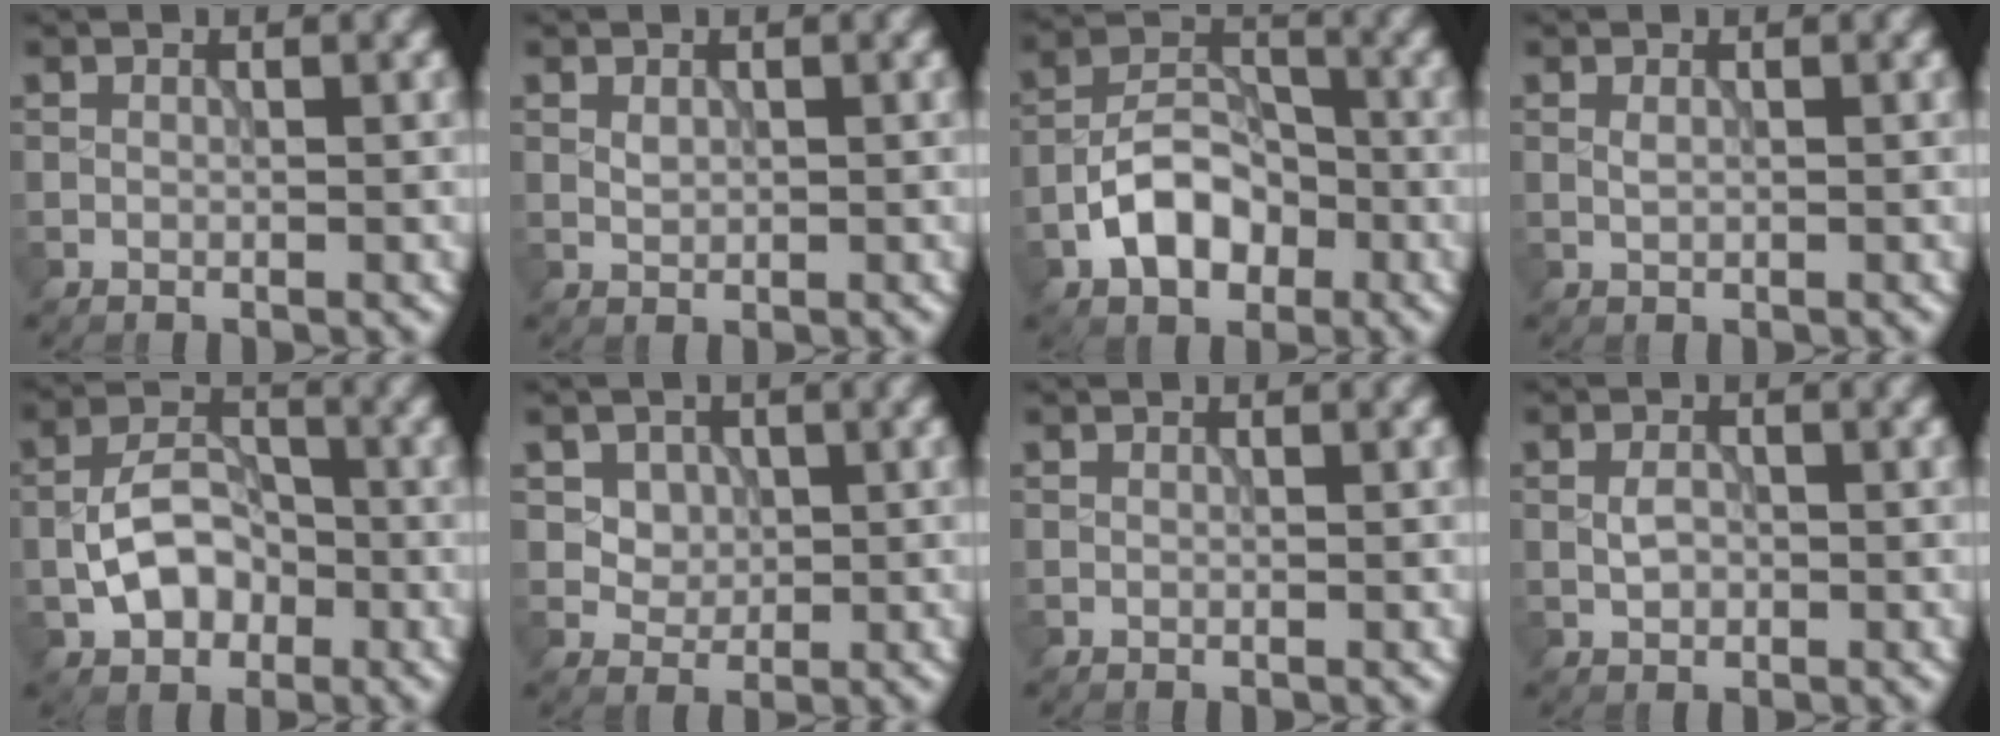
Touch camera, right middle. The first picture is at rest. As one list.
[{"total": 0.8, "force": [0.3, 0.5, 0.5], "torque": [-0.013, -0.002, 0.007]}, {"total": 5.8, "force": [-2.5, 3.7, 3.7], "torque": [-0.059, 0.008, -0.052]}, {"total": 0.5, "force": [0.1, 0.3, 0.5], "torque": [-0.013, 0.001, 0.003]}, {"total": 5.2, "force": [-1.7, 3.5, 3.5], "torque": [-0.058, 0.005, -0.033]}, {"total": 4.0, "force": [1.7, 3.1, 1.8], "torque": [-0.042, -0.003, 0.041]}, {"total": 0.0}, {"total": 1.5, "force": [-0.1, 1.1, 1.1], "torque": [-0.023, 0.001, -0.002]}]